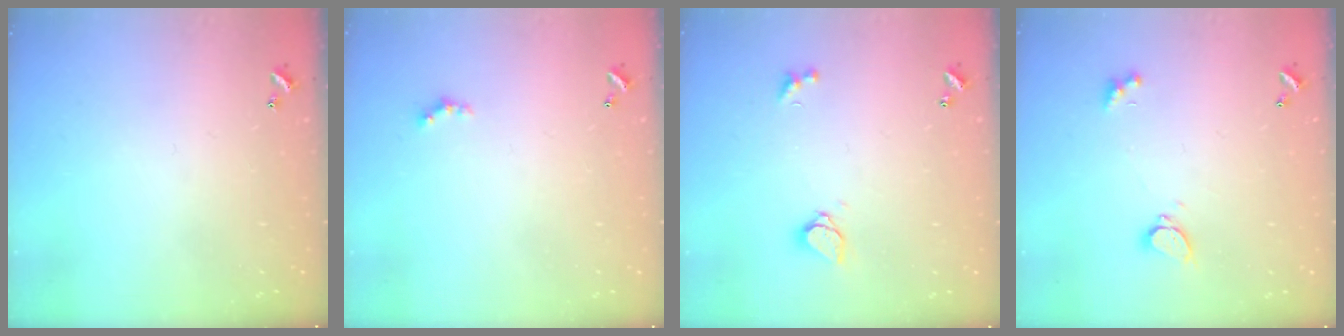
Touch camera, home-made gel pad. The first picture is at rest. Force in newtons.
{"total": 1.6, "press": 1.6, "slide": 0.4}
{"total": 1.6, "press": 1.5, "slide": 0.5}
{"total": 2.3, "press": 2.2, "slide": 0.7}